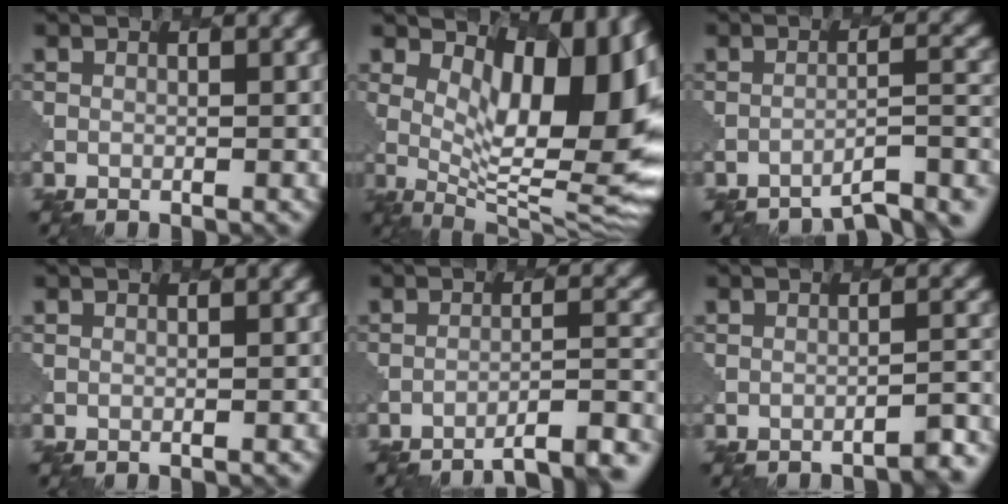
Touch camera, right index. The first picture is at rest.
{"total": 12.1, "force": [3.8, 4.8, 10.4], "torque": [-0.143, -0.013, 0.069]}
{"total": 5.7, "force": [-4.9, 1.0, 2.7], "torque": [-0.028, 0.006, -0.067]}
{"total": 0.6, "force": [-0.4, 0.2, 0.4], "torque": [0.005, 0.002, -0.005]}
{"total": 8.7, "force": [-7.8, 1.5, 3.5], "torque": [-0.032, 0.018, -0.092]}
{"total": 3.2, "force": [-2.7, 0.6, 1.6], "torque": [-0.007, 0.012, -0.039]}